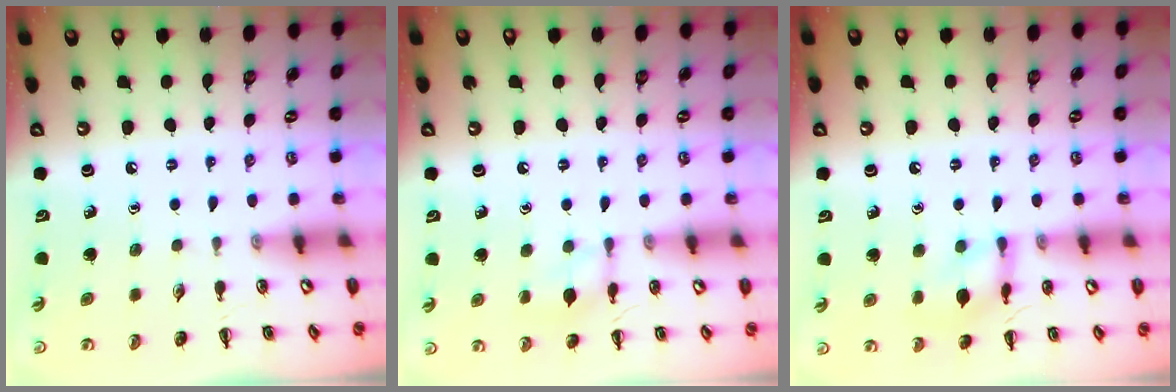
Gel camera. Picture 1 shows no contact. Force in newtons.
{"total": 8.7, "press": 8.7, "slide": 1.0}
{"total": 10.3, "press": 10.3, "slide": 0.4}